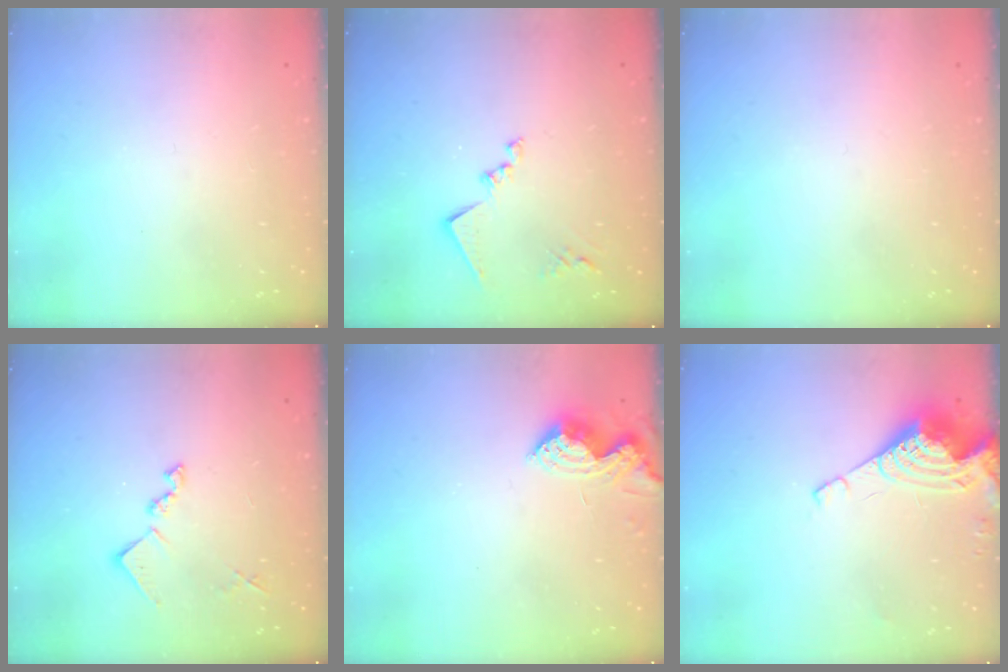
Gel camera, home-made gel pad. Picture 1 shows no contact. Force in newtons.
{"total": 11.7, "press": 11.7, "slide": 1.2}
{"total": 0.0}
{"total": 10.8, "press": 10.8, "slide": 0.6}
{"total": 7.6, "press": 7.6, "slide": 0.6}
{"total": 9.0, "press": 9.0, "slide": 1.1}